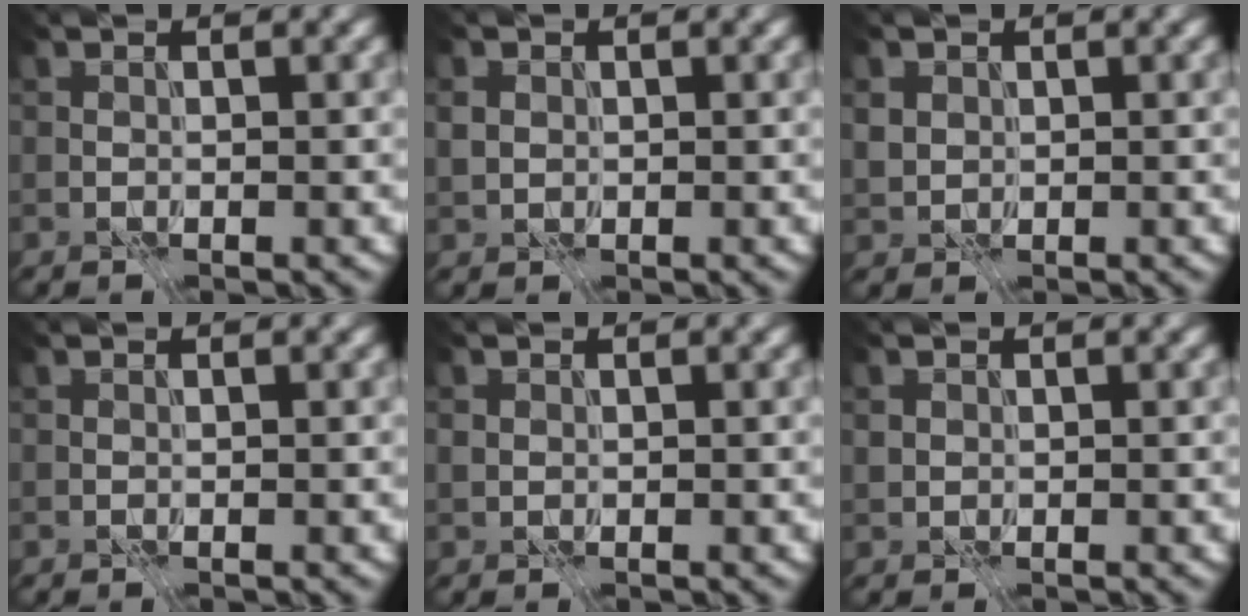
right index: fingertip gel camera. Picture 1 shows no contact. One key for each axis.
{"total": 1.4, "fx": -0.1, "fy": 1.3, "fz": 0.6, "tx": -0.018, "ty": -0.003, "tz": -0.001}
{"total": 1.5, "fx": 0.2, "fy": 1.4, "fz": 0.5, "tx": -0.019, "ty": -0.004, "tz": 0.008}
{"total": 0.0}
{"total": 0.7, "fx": 0.0, "fy": 0.7, "fz": 0.2, "tx": -0.007, "ty": -0.003, "tz": 0.000}
{"total": 0.8, "fx": 0.0, "fy": 0.8, "fz": 0.1, "tx": -0.007, "ty": -0.004, "tz": 0.002}